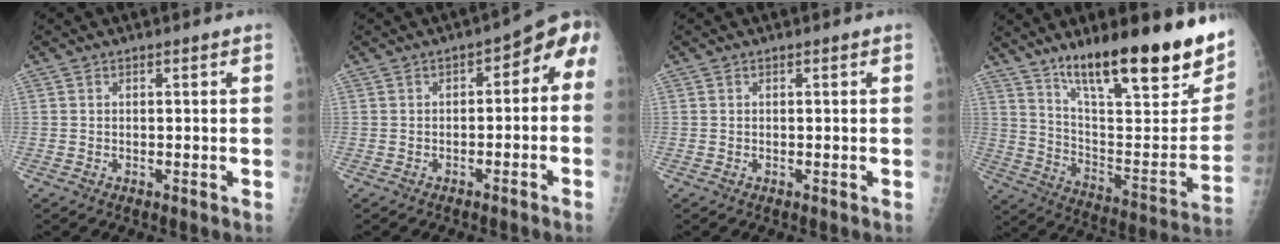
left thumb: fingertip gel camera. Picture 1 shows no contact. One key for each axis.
{"total": 6.3, "fx": -2.0, "fy": 3.8, "fz": 4.7, "tx": -0.028, "ty": 0.045, "tz": -0.034}
{"total": 0.0}
{"total": 28.2, "fx": 18.1, "fy": 6.5, "fz": 20.6, "tx": -0.275, "ty": -0.079, "tz": 0.292}